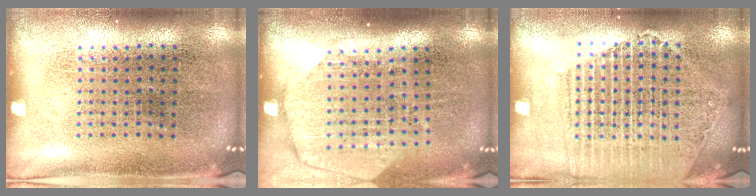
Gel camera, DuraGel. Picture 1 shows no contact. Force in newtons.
{"total": 1.8, "press": 1.6, "slide": 1.0}
{"total": 1.9, "press": 1.8, "slide": 0.7}